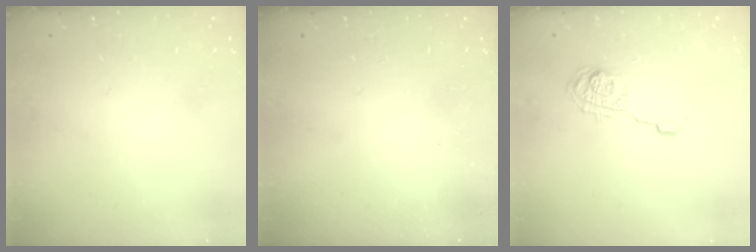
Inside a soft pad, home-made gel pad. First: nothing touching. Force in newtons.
{"total": 2.4, "press": 2.3, "slide": 0.8}
{"total": 9.2, "press": 9.2, "slide": 0.4}